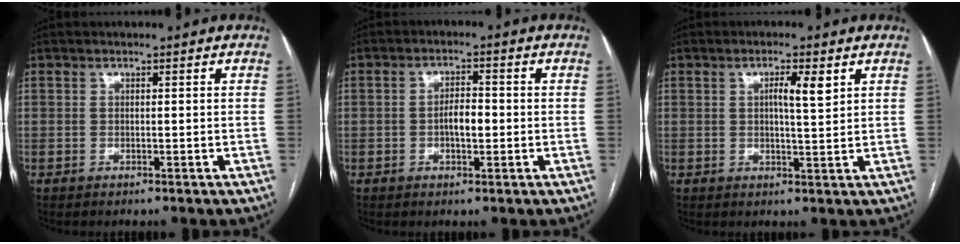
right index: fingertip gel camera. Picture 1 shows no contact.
{"total": 4.2, "force": [-0.7, 0.8, 4.1], "torque": [-0.078, 0.002, -0.013]}
{"total": 3.8, "force": [1.4, 0.5, 3.5], "torque": [-0.059, 0.001, 0.022]}